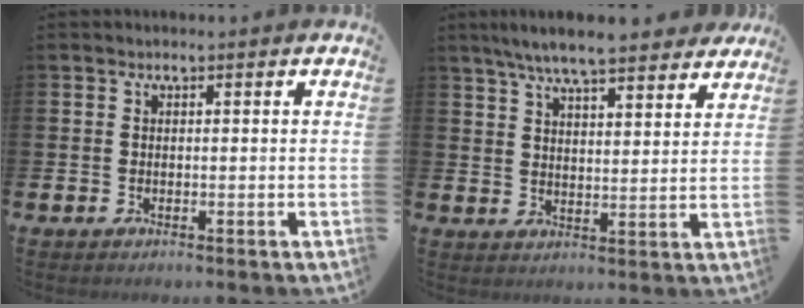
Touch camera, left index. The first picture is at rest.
{"total": 7.4, "force": [6.9, 0.8, 2.5], "torque": [-0.057, -0.033, 0.121]}